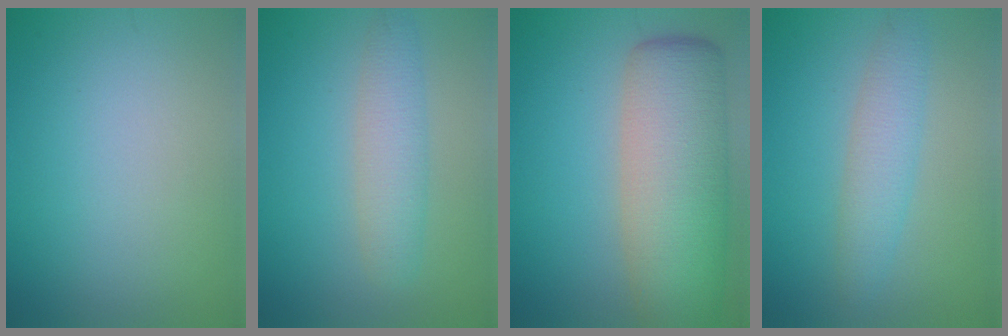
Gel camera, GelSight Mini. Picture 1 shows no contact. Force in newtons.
{"total": 3.5, "press": 3.5, "slide": 0.1}
{"total": 11.3, "press": 11.3, "slide": 0.7}
{"total": 3.4, "press": 3.4, "slide": 0.1}